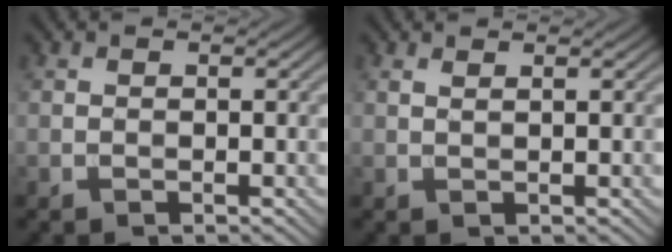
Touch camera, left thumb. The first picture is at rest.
{"total": 0.9, "force": [0.7, 0.0, 0.6], "torque": [-0.014, 0.002, 0.012]}